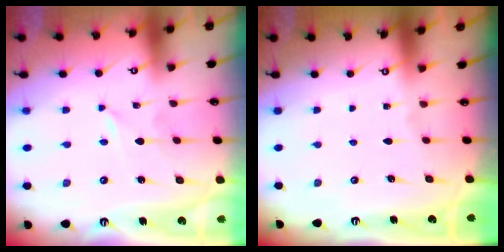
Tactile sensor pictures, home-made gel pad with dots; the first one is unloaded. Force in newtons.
{"total": 0.0}